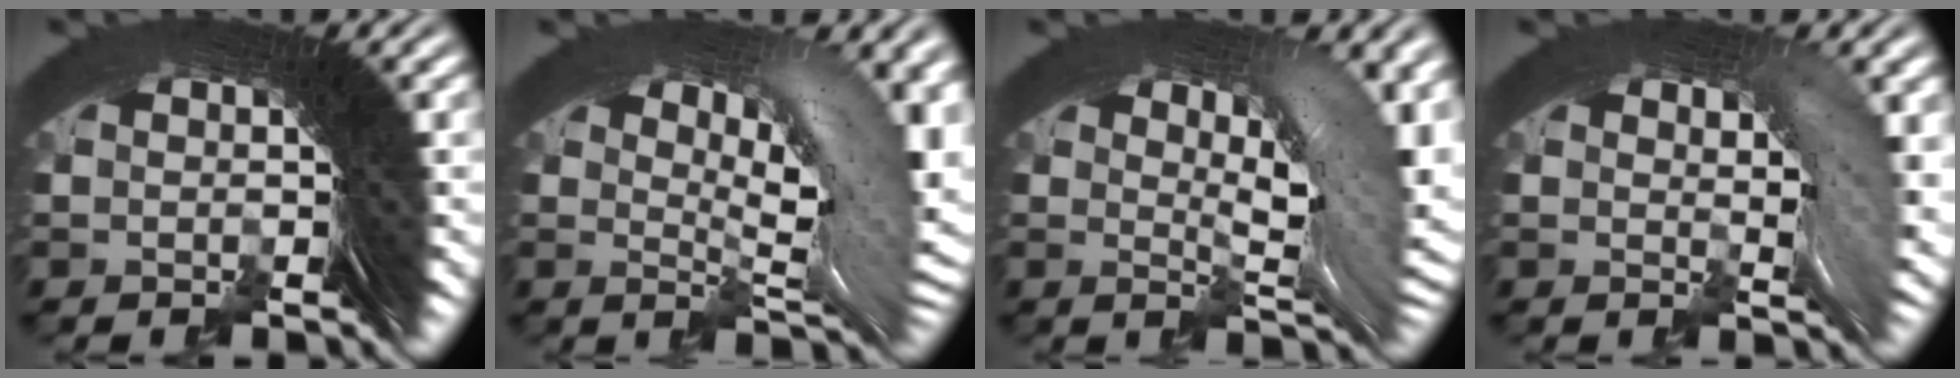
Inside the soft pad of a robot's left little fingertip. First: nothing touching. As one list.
[{"total": 7.0, "force": [1.2, 1.9, 6.6], "torque": [-0.064, 0.001, 0.021]}, {"total": 6.6, "force": [1.1, 1.8, 6.2], "torque": [-0.060, -0.001, 0.019]}, {"total": 3.5, "force": [0.4, 0.5, 3.5], "torque": [-0.031, -0.002, 0.008]}]